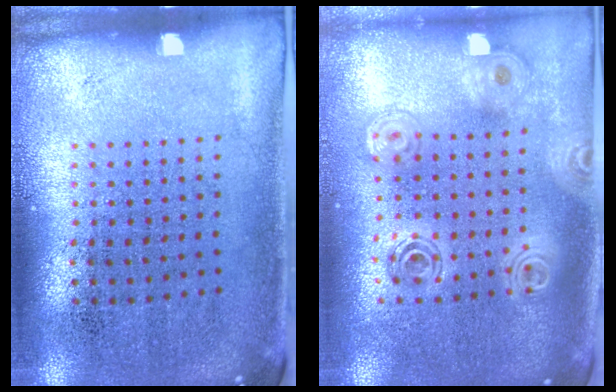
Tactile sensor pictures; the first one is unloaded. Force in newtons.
{"total": 1.8, "press": 1.6, "slide": 0.9}